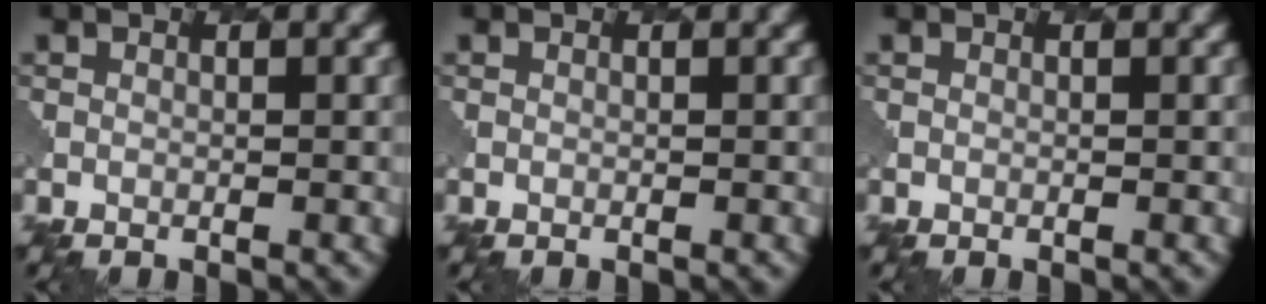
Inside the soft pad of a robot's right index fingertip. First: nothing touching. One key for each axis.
{"total": 0.0}
{"total": 0.0}